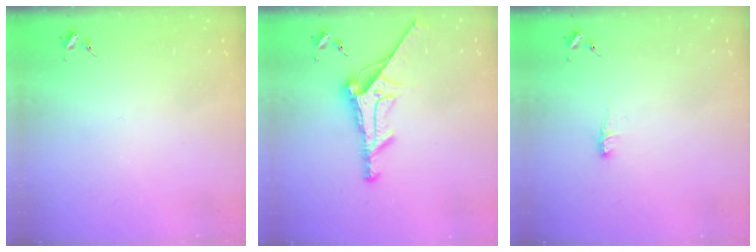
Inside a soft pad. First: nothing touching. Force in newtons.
{"total": 12.7, "press": 12.7, "slide": 1.0}
{"total": 5.0, "press": 5.0, "slide": 0.4}